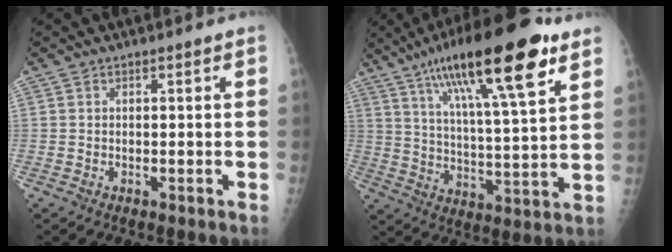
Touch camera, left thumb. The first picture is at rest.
{"total": 23.2, "force": [13.0, 4.8, 18.5], "torque": [-0.297, -0.027, 0.215]}